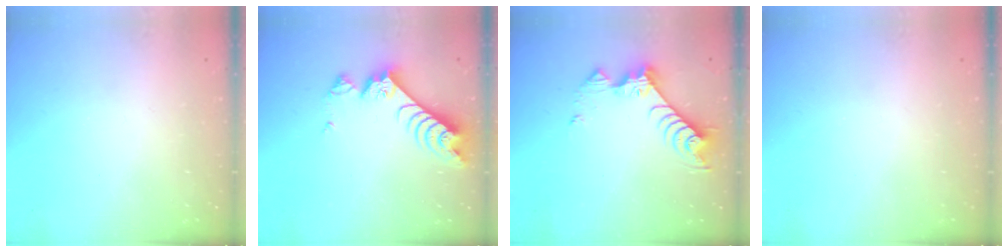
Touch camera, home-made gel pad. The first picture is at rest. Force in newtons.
{"total": 8.4, "press": 8.4, "slide": 1.0}
{"total": 9.6, "press": 9.6, "slide": 0.7}
{"total": 0.0}